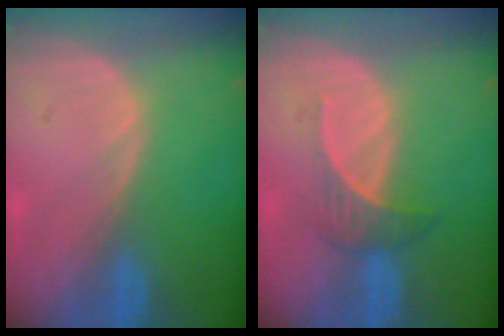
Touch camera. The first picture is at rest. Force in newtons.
{"total": 3.2, "press": 3.1, "slide": 0.9}